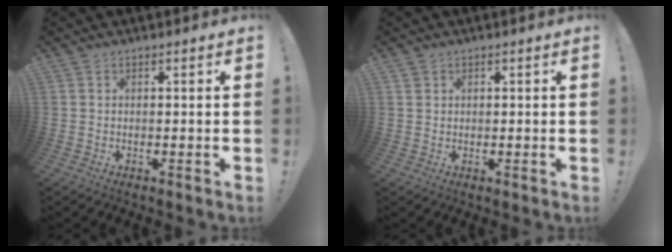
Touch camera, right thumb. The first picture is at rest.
{"total": 1.2, "force": [0.8, 0.9, 0.0], "torque": [0.007, -0.003, 0.014]}